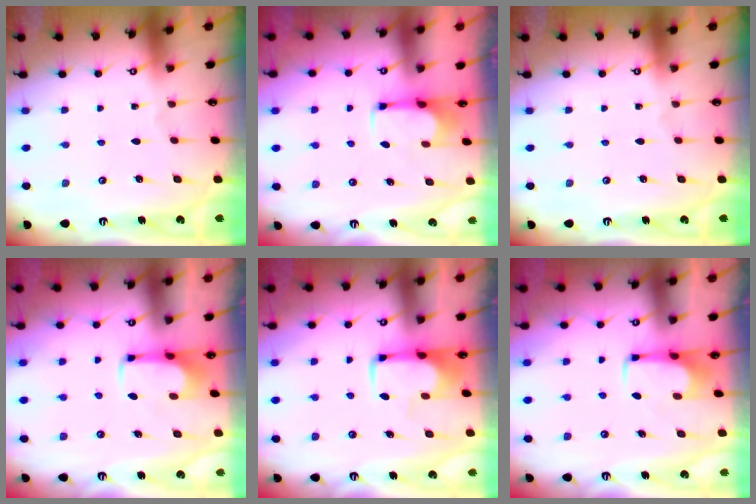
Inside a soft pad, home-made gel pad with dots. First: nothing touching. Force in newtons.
{"total": 2.7, "press": 2.5, "slide": 0.9}
{"total": 0.0}
{"total": 1.8, "press": 1.8, "slide": 0.1}
{"total": 2.0, "press": 1.9, "slide": 0.5}
{"total": 1.6, "press": 1.5, "slide": 0.4}